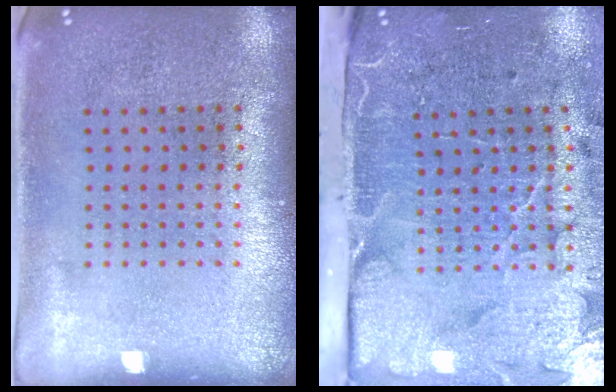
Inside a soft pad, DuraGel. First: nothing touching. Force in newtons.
{"total": 5.1, "press": 4.0, "slide": 3.1}